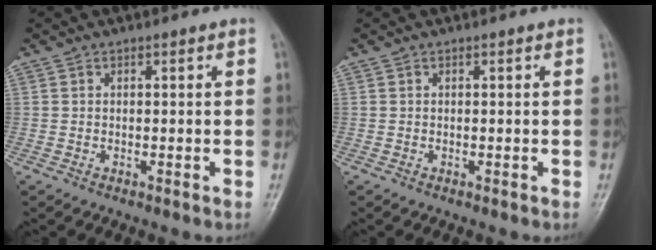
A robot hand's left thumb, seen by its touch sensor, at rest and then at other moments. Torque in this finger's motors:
{"motor_torque": [0.00, 0.00, 0.00, 0.00, 0.00]}